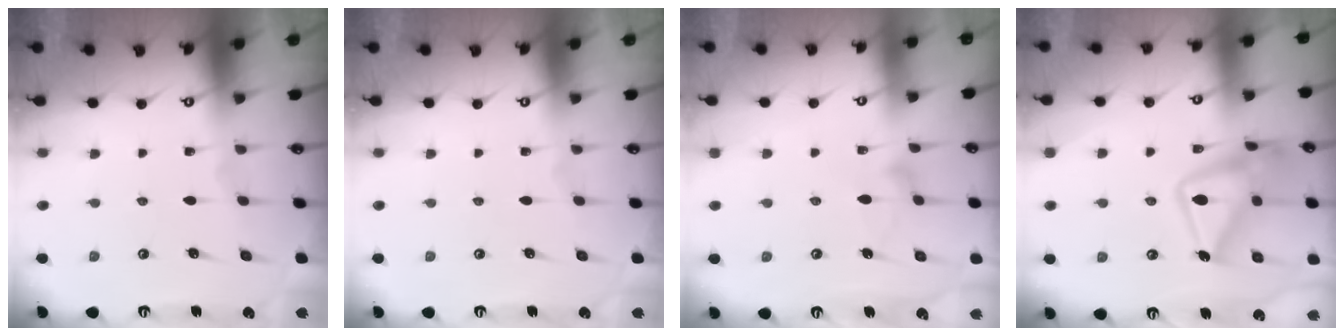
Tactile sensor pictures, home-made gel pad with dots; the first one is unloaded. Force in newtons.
{"total": 0.0}
{"total": 8.2, "press": 8.2, "slide": 0.4}
{"total": 18.8, "press": 18.7, "slide": 1.3}